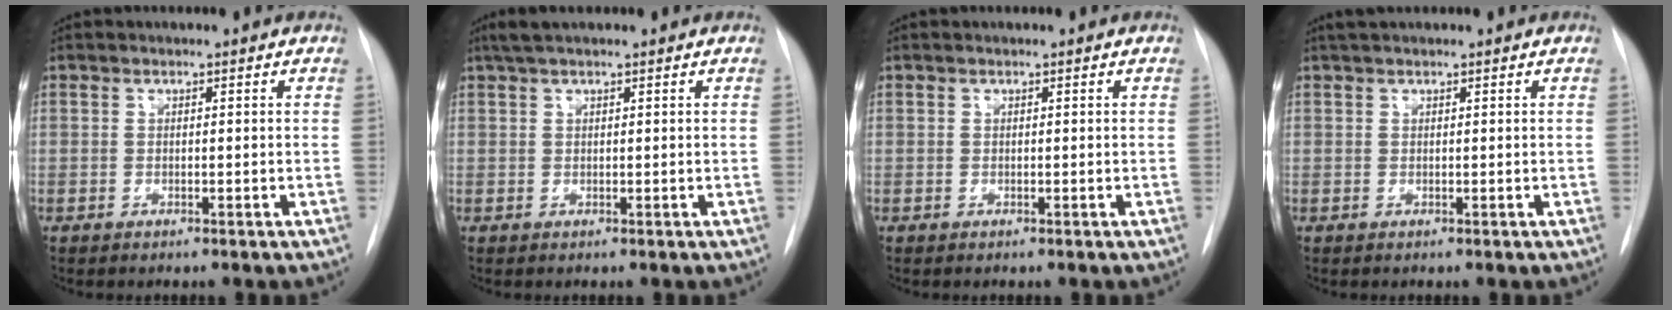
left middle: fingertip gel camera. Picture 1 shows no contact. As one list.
[{"total": 3.1, "force": [2.3, 0.4, 2.0], "torque": [-0.038, 0.021, 0.044]}, {"total": 0.0}, {"total": 1.9, "force": [1.6, 0.2, 1.0], "torque": [-0.017, 0.020, 0.028]}]